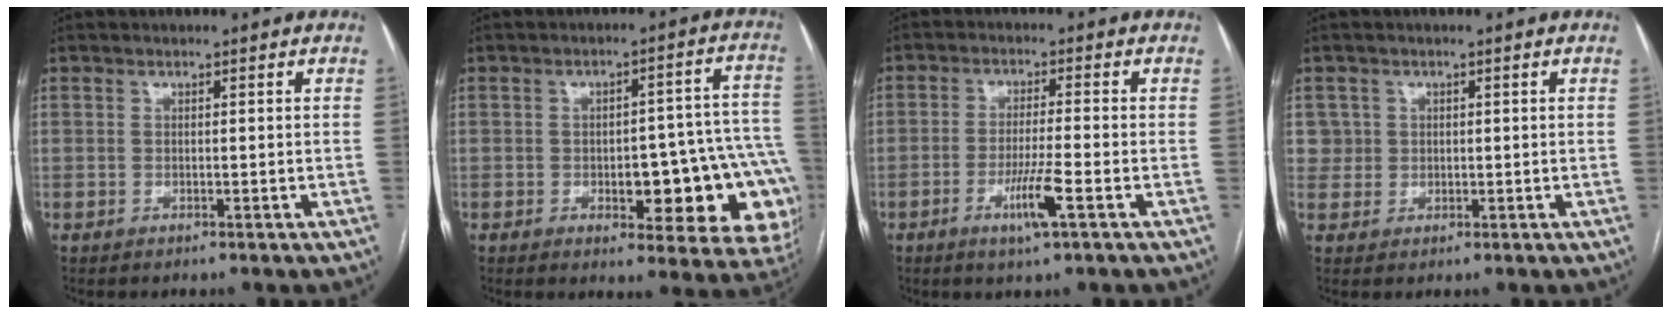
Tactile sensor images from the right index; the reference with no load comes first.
{"total": 17.5, "force": [-4.7, 6.4, 15.6], "torque": [-0.094, 0.044, -0.040]}
{"total": 5.9, "force": [-2.6, -0.2, 5.3], "torque": [-0.101, -0.011, -0.049]}
{"total": 2.7, "force": [0.8, 2.5, -0.3], "torque": [0.025, 0.006, 0.010]}